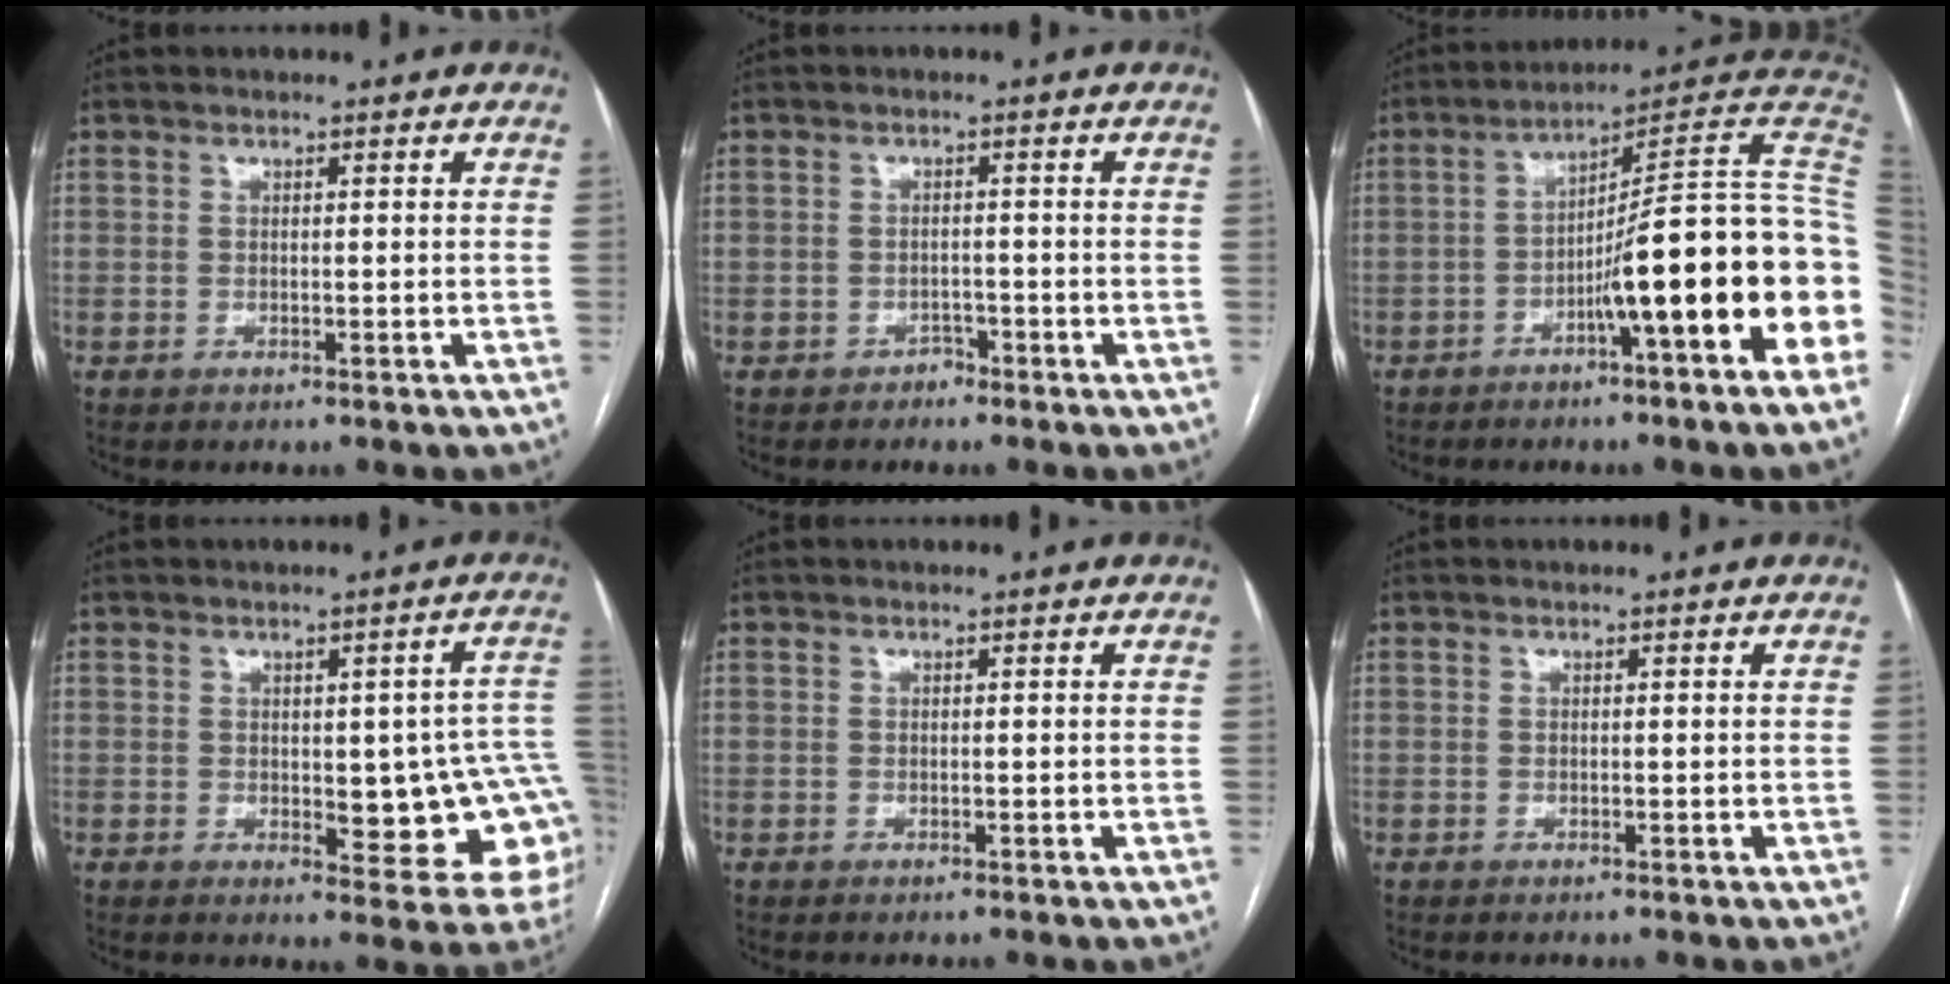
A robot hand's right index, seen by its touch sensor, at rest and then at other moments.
{"total": 1.5, "force": [-1.1, 1.0, 0.0], "torque": [0.002, 0.005, -0.022]}
{"total": 17.3, "force": [-4.3, -0.2, 16.8], "torque": [-0.167, 0.037, -0.065]}
{"total": 12.7, "force": [-0.7, 4.6, 11.8], "torque": [-0.101, 0.013, 0.000]}
{"total": 0.0}
{"total": 0.0}